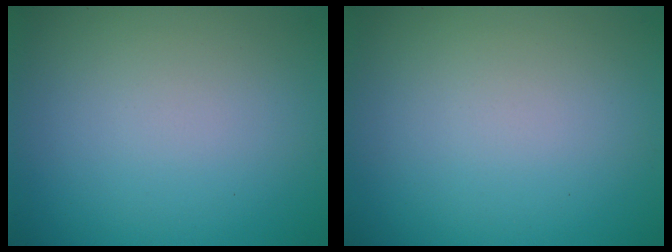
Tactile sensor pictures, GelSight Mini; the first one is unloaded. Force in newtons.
{"total": 0.0}